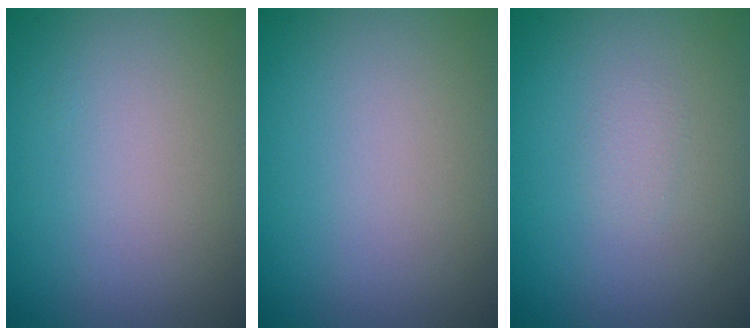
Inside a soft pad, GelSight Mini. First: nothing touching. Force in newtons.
{"total": 0.0}
{"total": 0.6, "press": 0.6, "slide": 0.1}